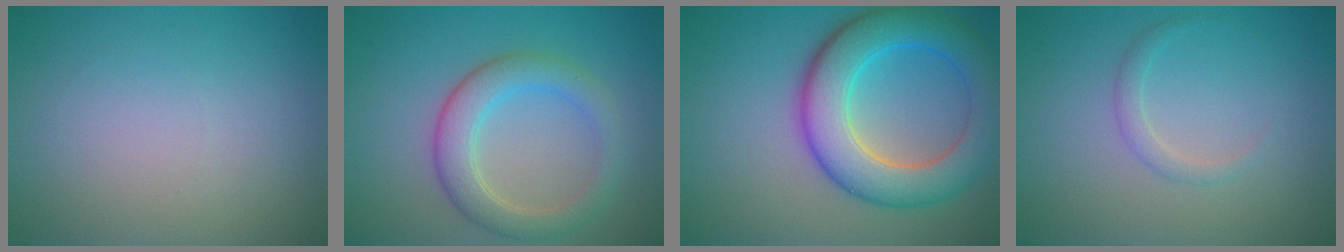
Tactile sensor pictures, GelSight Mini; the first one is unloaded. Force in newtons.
{"total": 4.4, "press": 4.4, "slide": 0.3}
{"total": 8.5, "press": 8.5, "slide": 0.5}
{"total": 1.2, "press": 1.2, "slide": 0.1}